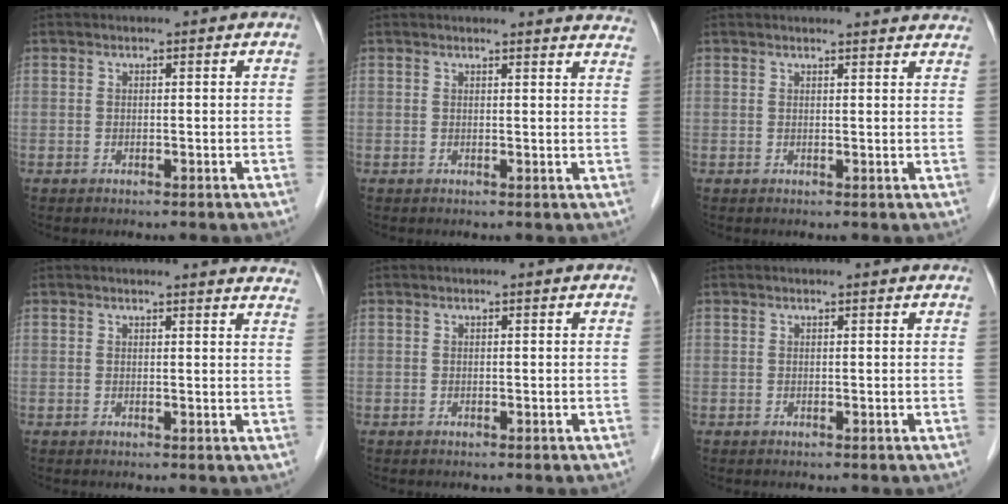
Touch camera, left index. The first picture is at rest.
{"total": 11.1, "force": [10.8, 0.5, 2.2], "torque": [-0.005, -0.037, 0.092]}
{"total": 9.0, "force": [8.7, 0.5, 2.2], "torque": [-0.016, 0.003, 0.077]}
{"total": 10.2, "force": [10.0, 0.4, 2.0], "torque": [-0.003, -0.036, 0.081]}
{"total": 0.0}
{"total": 1.3, "force": [1.3, 0.0, 0.3], "torque": [-0.014, 0.005, 0.012]}